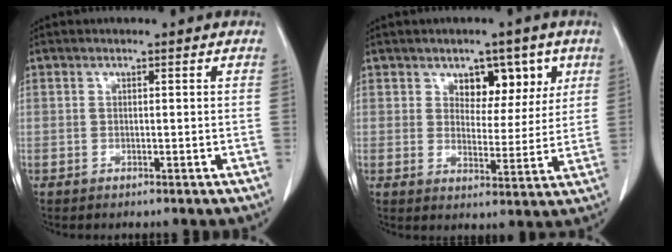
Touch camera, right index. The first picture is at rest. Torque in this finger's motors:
{"motor_torque": [0.13, 0.13, 0.08, 0.04]}